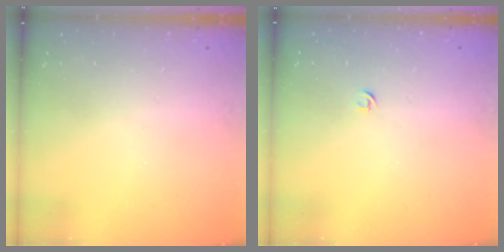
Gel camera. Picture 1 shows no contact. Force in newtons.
{"total": 2.7, "press": 2.6, "slide": 0.6}